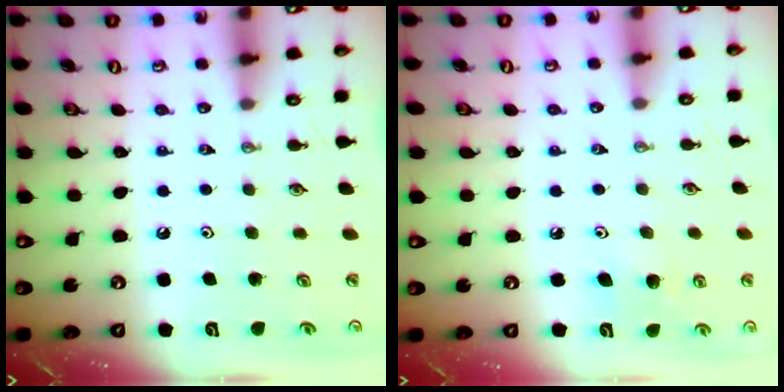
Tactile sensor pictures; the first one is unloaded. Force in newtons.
{"total": 5.5, "press": 5.4, "slide": 1.3}